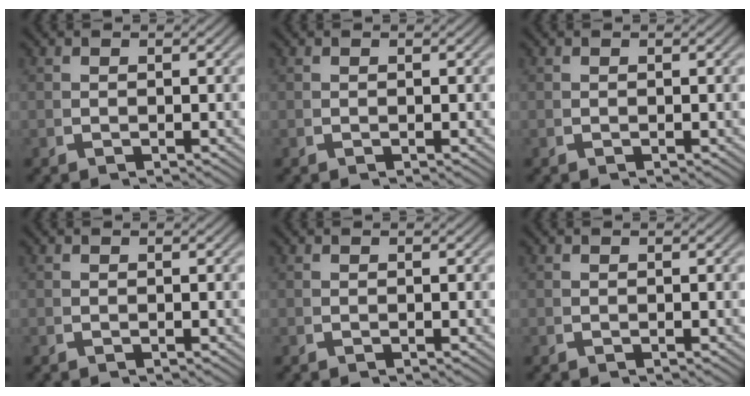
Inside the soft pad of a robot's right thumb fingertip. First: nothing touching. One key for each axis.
{"total": 0.0}
{"total": 0.0}
{"total": 0.0}
{"total": 0.0}
{"total": 0.0}